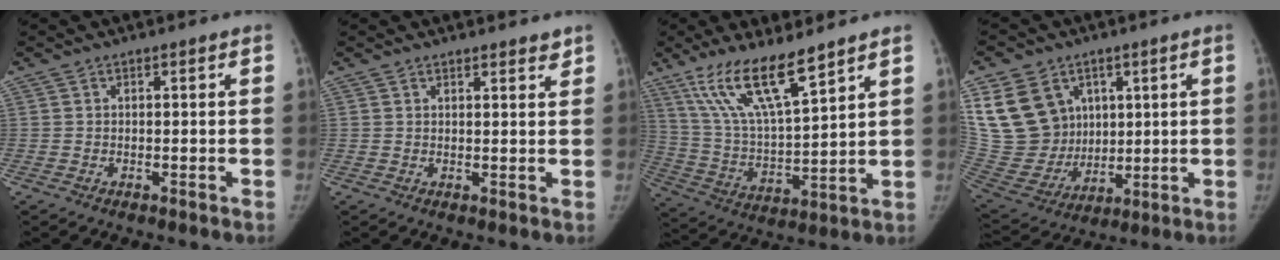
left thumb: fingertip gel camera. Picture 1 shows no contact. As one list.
[{"total": 2.2, "force": [2.0, 0.7, 0.6], "torque": [0.004, -0.012, 0.021]}, {"total": 15.2, "force": [10.5, 3.0, 10.5], "torque": [-0.190, -0.054, 0.215]}, {"total": 18.6, "force": [7.1, 14.7, 9.0], "torque": [-0.158, -0.012, 0.158]}]